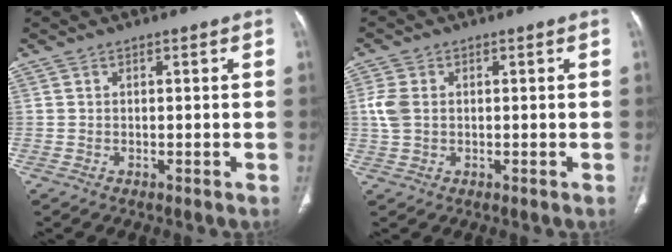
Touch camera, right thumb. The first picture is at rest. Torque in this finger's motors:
{"motor_torque": [1.94, 1.79, 0.59, -0.40, 0.10]}